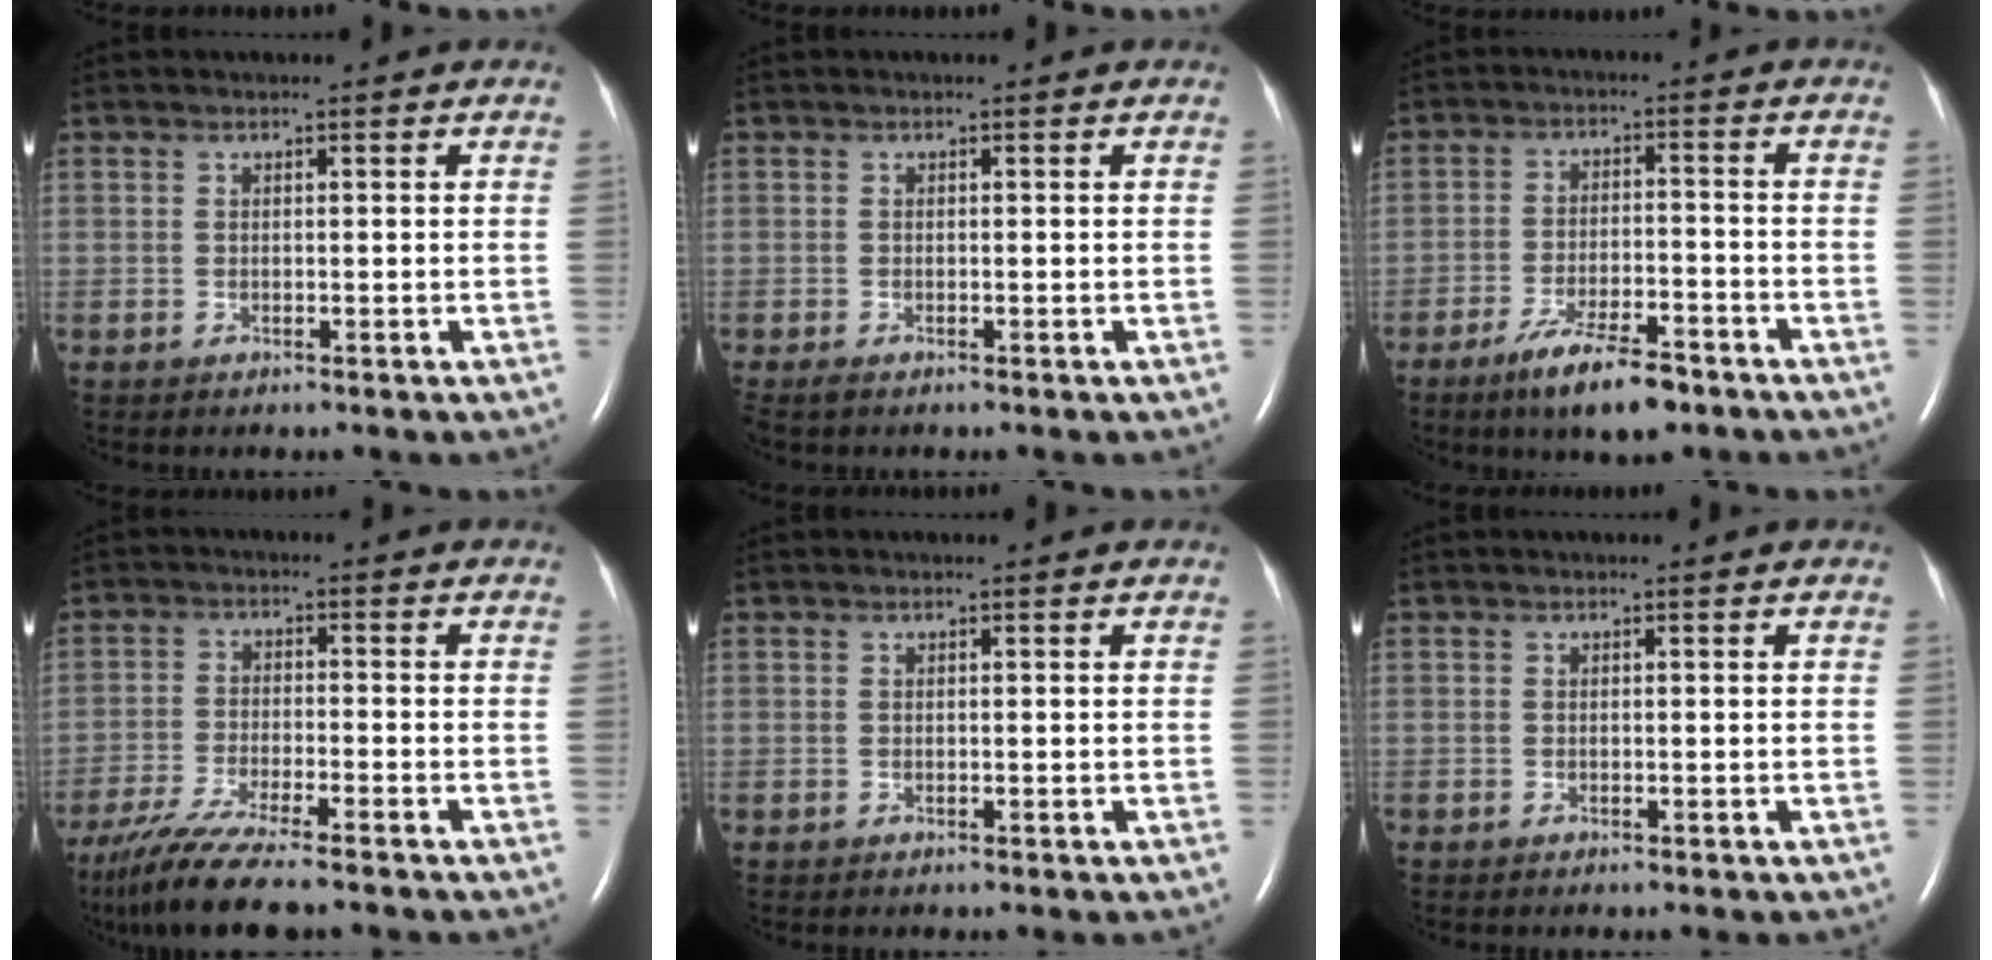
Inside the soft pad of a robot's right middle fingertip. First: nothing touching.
{"total": 1.0, "force": [-0.8, 0.3, 0.6], "torque": [-0.017, -0.004, -0.013]}
{"total": 8.8, "force": [-6.1, 1.8, 6.0], "torque": [-0.109, -0.011, -0.102]}
{"total": 10.9, "force": [-9.0, 0.3, 6.2], "torque": [-0.113, -0.030, -0.152]}
{"total": 0.0}
{"total": 0.0}